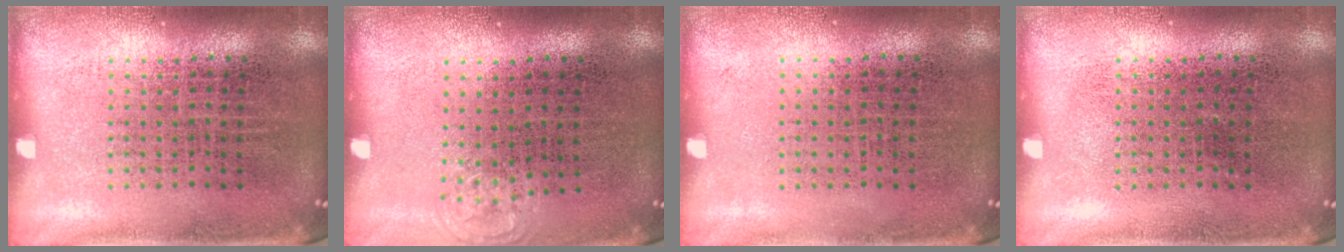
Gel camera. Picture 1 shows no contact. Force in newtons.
{"total": 0.5, "press": 0.5, "slide": 0.1}
{"total": 0.0}
{"total": 0.0}